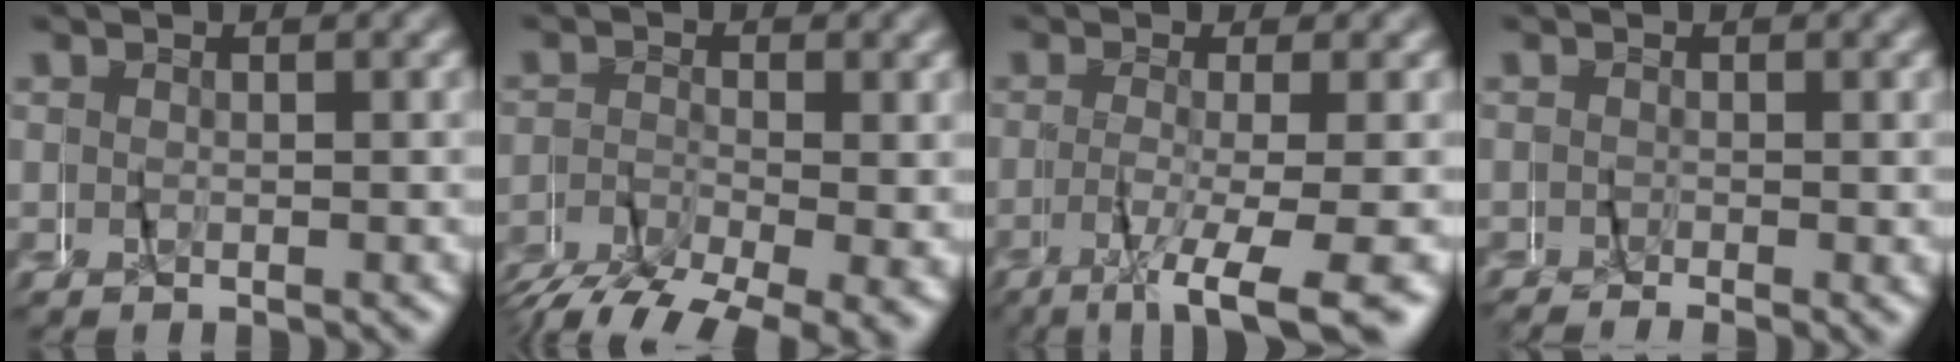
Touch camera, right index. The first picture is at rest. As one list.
[{"total": 5.5, "force": [-4.6, 1.4, 2.6], "torque": [-0.043, -0.013, -0.072]}, {"total": 6.8, "force": [-5.3, -0.2, 4.3], "torque": [-0.065, -0.017, -0.079]}, {"total": 1.4, "force": [-0.7, 0.6, 1.2], "torque": [-0.016, 0.000, -0.014]}]